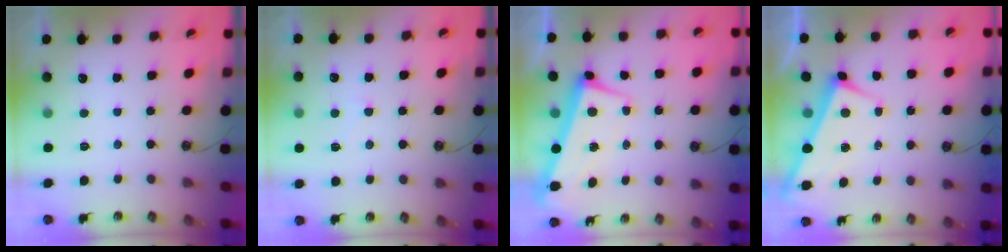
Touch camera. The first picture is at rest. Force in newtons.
{"total": 2.9, "press": 2.7, "slide": 1.1}
{"total": 1.3, "press": 0.3, "slide": 1.3}
{"total": 3.1, "press": 3.1, "slide": 0.0}